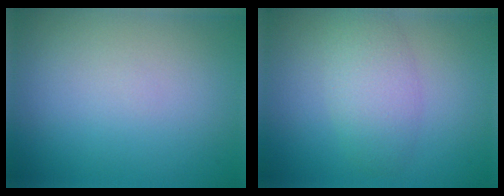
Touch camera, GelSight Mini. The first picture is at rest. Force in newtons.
{"total": 3.4, "press": 3.4, "slide": 0.1}